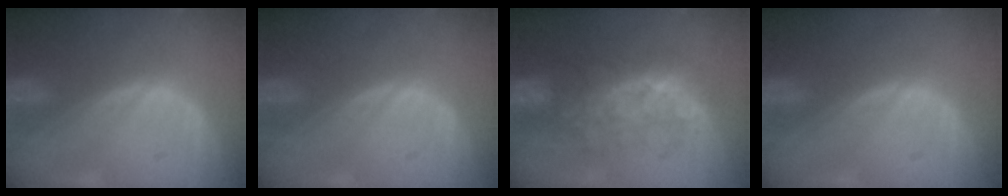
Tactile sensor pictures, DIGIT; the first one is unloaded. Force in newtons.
{"total": 0.0}
{"total": 7.8, "press": 7.7, "slide": 1.3}
{"total": 0.0}